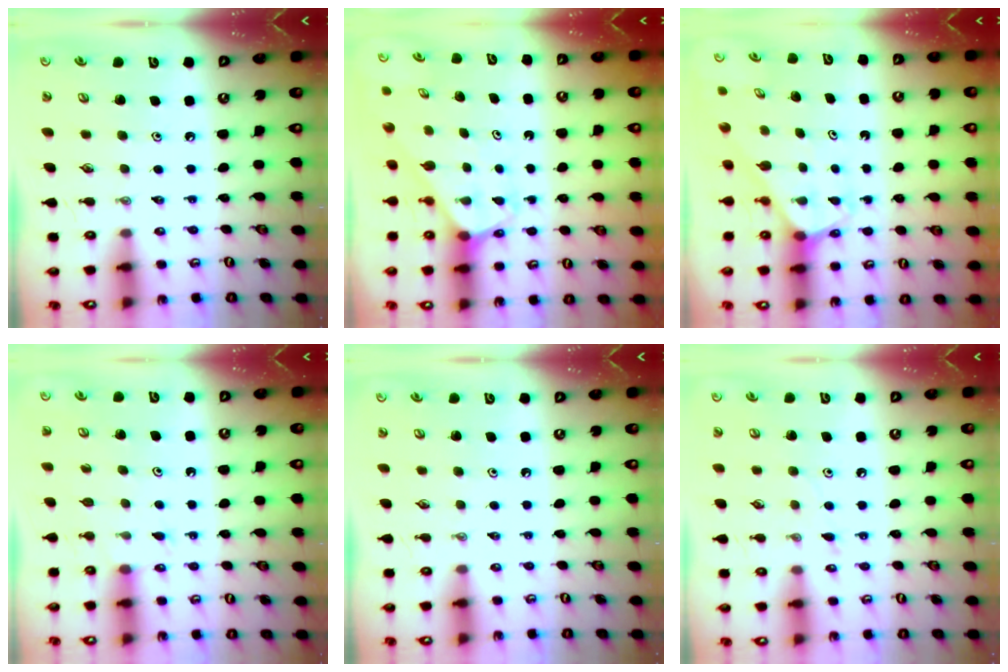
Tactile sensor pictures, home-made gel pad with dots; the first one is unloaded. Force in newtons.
{"total": 2.4, "press": 2.4, "slide": 0.2}
{"total": 2.4, "press": 2.4, "slide": 0.2}
{"total": 3.9, "press": 3.9, "slide": 0.6}
{"total": 0.0}
{"total": 4.9, "press": 4.8, "slide": 0.6}